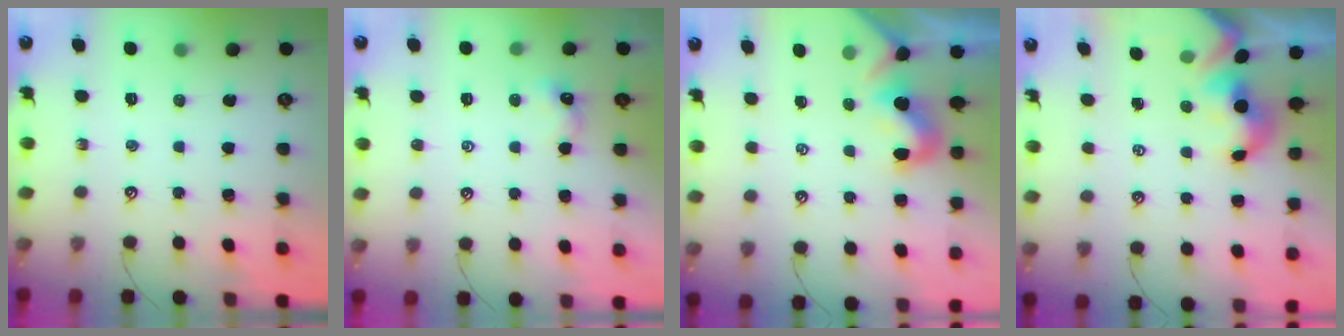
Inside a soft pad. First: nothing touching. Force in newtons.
{"total": 1.8, "press": 1.7, "slide": 0.5}
{"total": 0.0}
{"total": 1.5, "press": 1.5, "slide": 0.1}